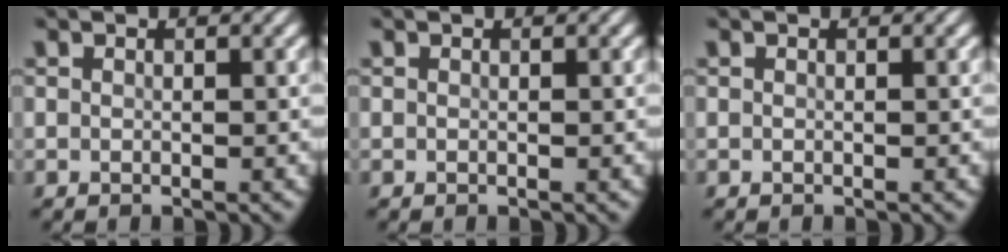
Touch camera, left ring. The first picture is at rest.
{"total": 0.0}
{"total": 0.0}